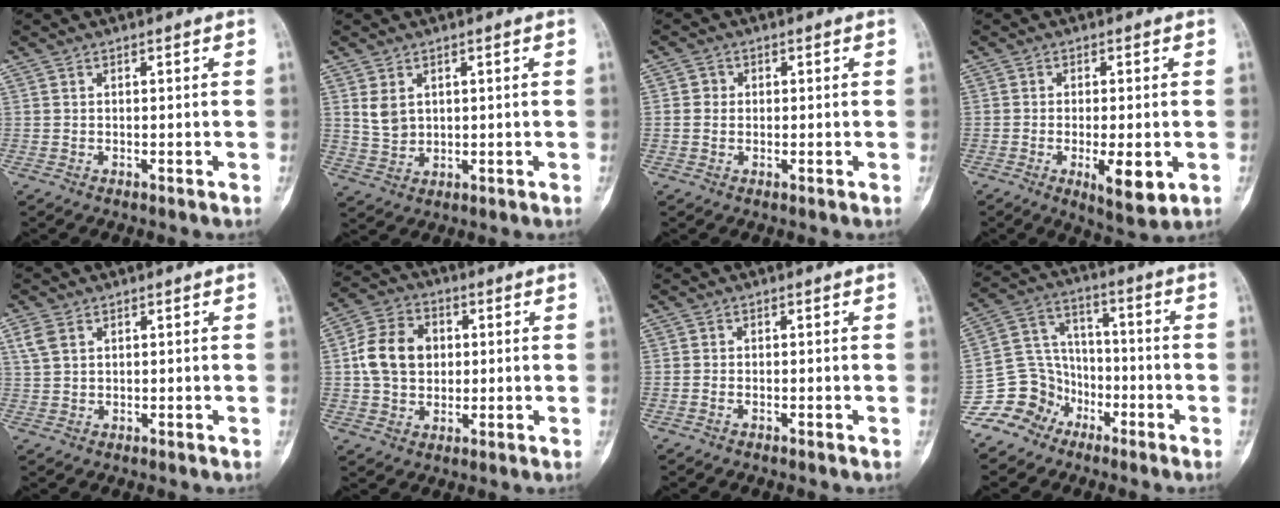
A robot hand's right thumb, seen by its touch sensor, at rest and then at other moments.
{"total": 4.1, "force": [1.5, 3.0, 2.3], "torque": [-0.038, -0.009, 0.040]}
{"total": 2.0, "force": [0.1, 1.9, 0.6], "torque": [0.001, 0.005, 0.000]}
{"total": 7.4, "force": [-2.0, 2.4, 6.7], "torque": [-0.102, -0.016, -0.026]}
{"total": 3.4, "force": [1.5, 2.2, 2.1], "torque": [-0.049, 0.004, 0.039]}
{"total": 11.3, "force": [1.1, 8.9, 6.8], "torque": [-0.099, 0.010, 0.014]}
{"total": 0.6, "force": [-0.3, 0.3, 0.3], "torque": [-0.007, 0.002, -0.006]}
{"total": 11.1, "force": [-6.6, 8.8, 1.2], "torque": [0.015, 0.080, -0.129]}